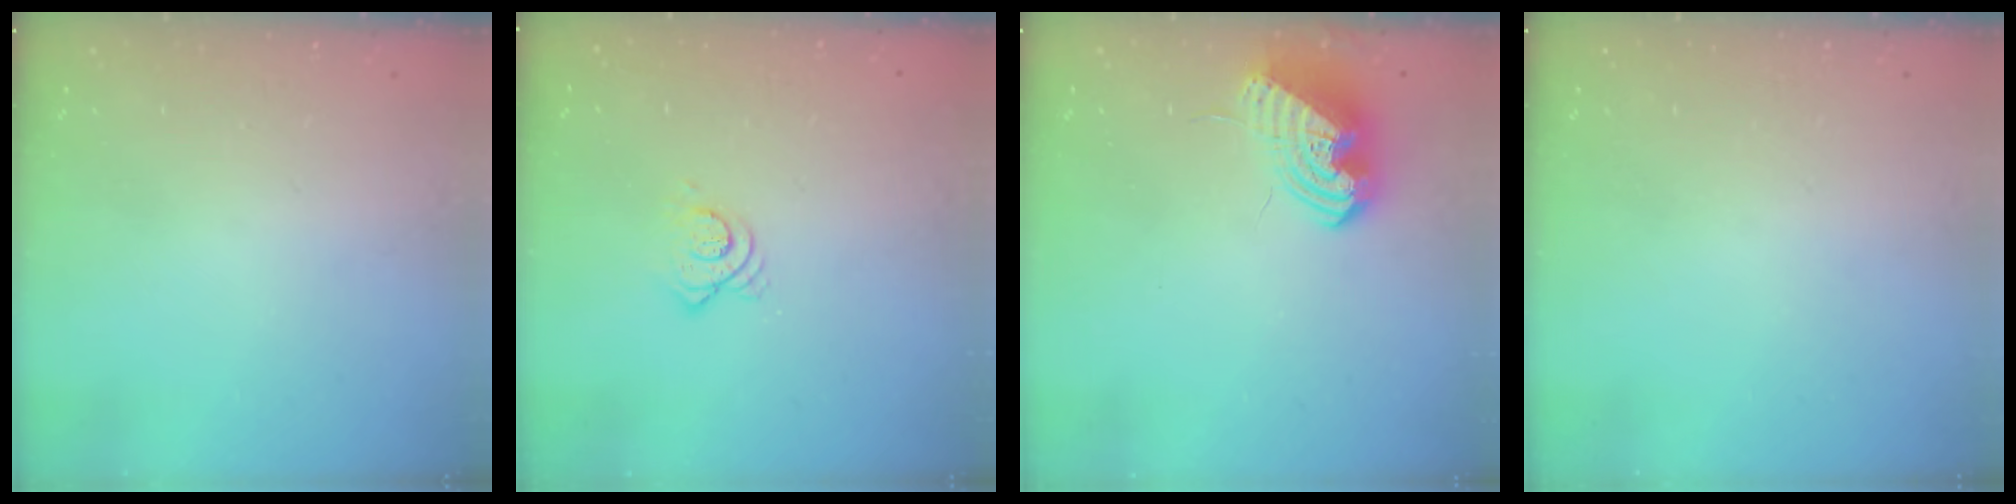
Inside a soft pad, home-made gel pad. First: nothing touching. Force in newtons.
{"total": 5.4, "press": 5.4, "slide": 0.6}
{"total": 10.7, "press": 10.6, "slide": 1.5}
{"total": 0.0}